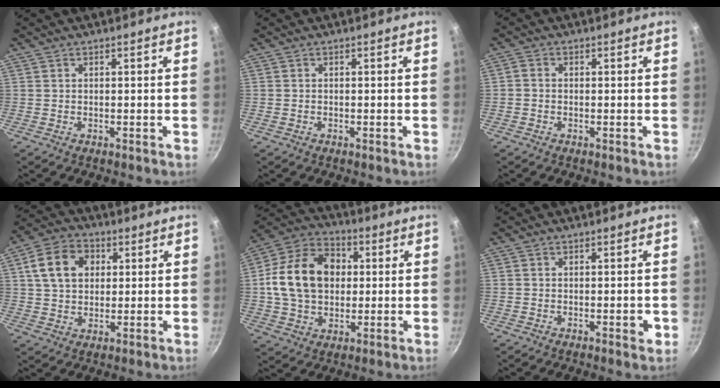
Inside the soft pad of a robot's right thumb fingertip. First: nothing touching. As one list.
[{"total": 0.0}, {"total": 1.4, "force": [-0.5, 1.1, 0.7], "torque": [-0.017, 0.007, -0.014]}, {"total": 11.0, "force": [3.0, 8.2, 6.7], "torque": [-0.104, 0.011, 0.041]}, {"total": 17.6, "force": [1.7, 13.3, 11.5], "torque": [-0.177, 0.025, 0.020]}, {"total": 2.2, "force": [-0.7, 0.9, 1.9], "torque": [-0.020, 0.003, -0.010]}]